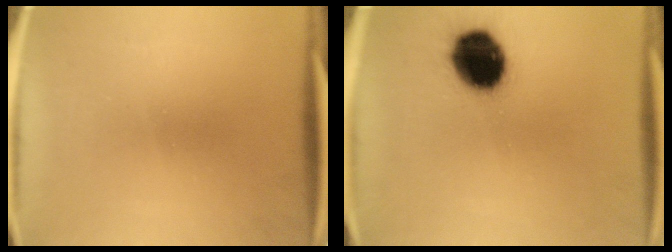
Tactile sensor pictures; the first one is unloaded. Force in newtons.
{"total": 16.6}